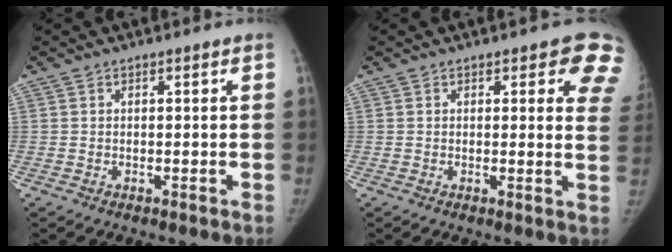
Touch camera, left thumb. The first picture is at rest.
{"total": 8.1, "force": [5.1, 3.3, 5.4], "torque": [-0.020, -0.023, 0.038]}